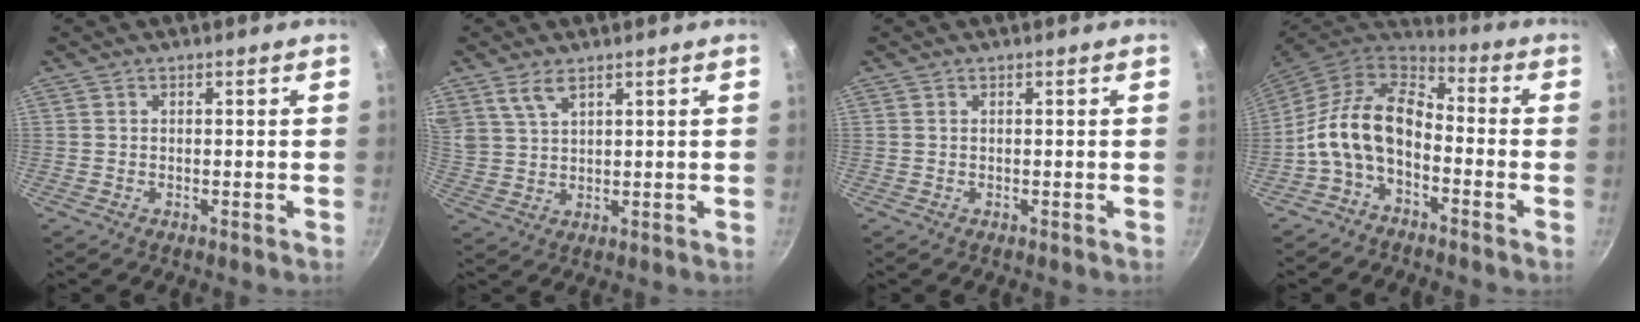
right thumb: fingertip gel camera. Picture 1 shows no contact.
{"total": 4.8, "force": [3.2, 2.2, 2.9], "torque": [-0.053, -0.013, 0.069]}
{"total": 0.0}
{"total": 12.9, "force": [-3.2, 7.8, 9.7], "torque": [-0.171, 0.047, -0.076]}